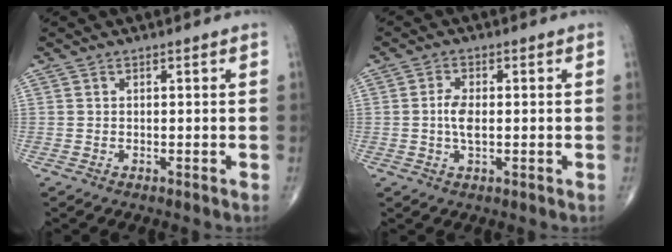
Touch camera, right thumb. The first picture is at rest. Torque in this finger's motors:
{"motor_torque": [2.80, 2.21, 0.13, -0.23, 0.01]}